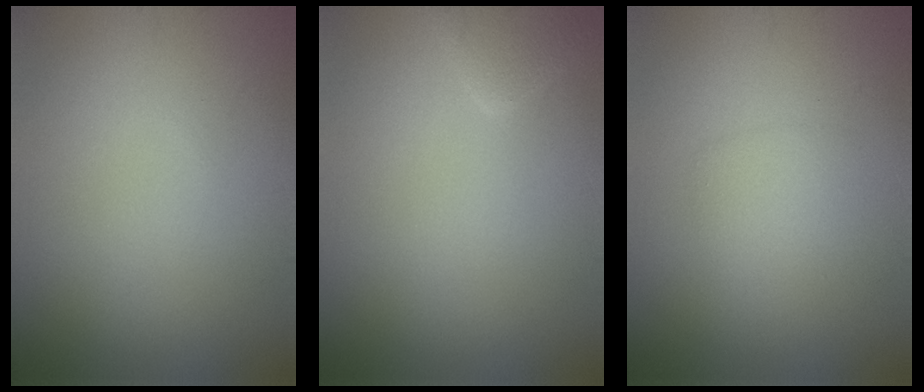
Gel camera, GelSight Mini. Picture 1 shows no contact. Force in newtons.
{"total": 1.7, "press": 1.7, "slide": 0.2}
{"total": 1.8, "press": 1.8, "slide": 0.2}